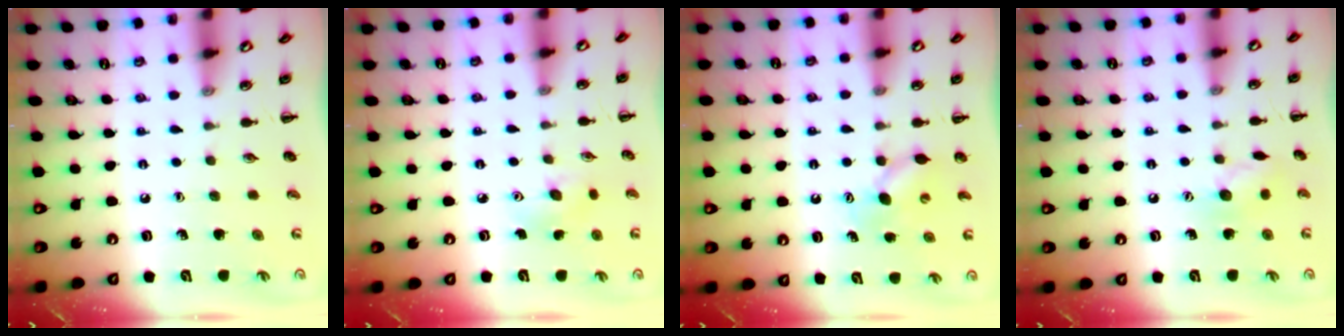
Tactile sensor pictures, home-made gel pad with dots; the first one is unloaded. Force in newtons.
{"total": 4.6, "press": 4.4, "slide": 1.2}
{"total": 6.0, "press": 5.9, "slide": 1.3}
{"total": 7.5, "press": 7.4, "slide": 1.1}